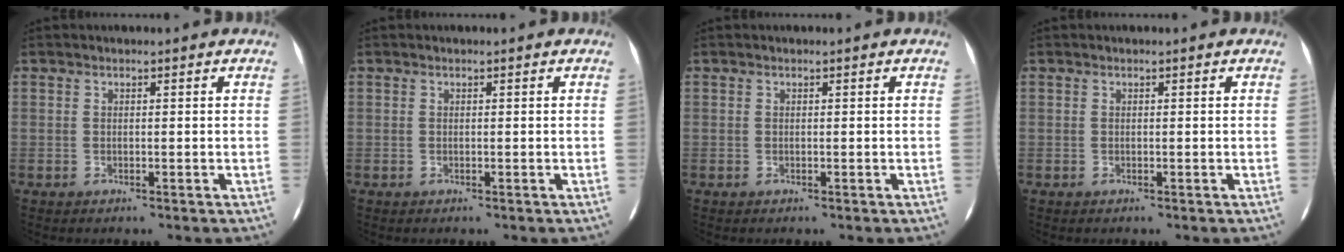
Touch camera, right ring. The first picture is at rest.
{"total": 0.0}
{"total": 0.0}
{"total": 0.0}